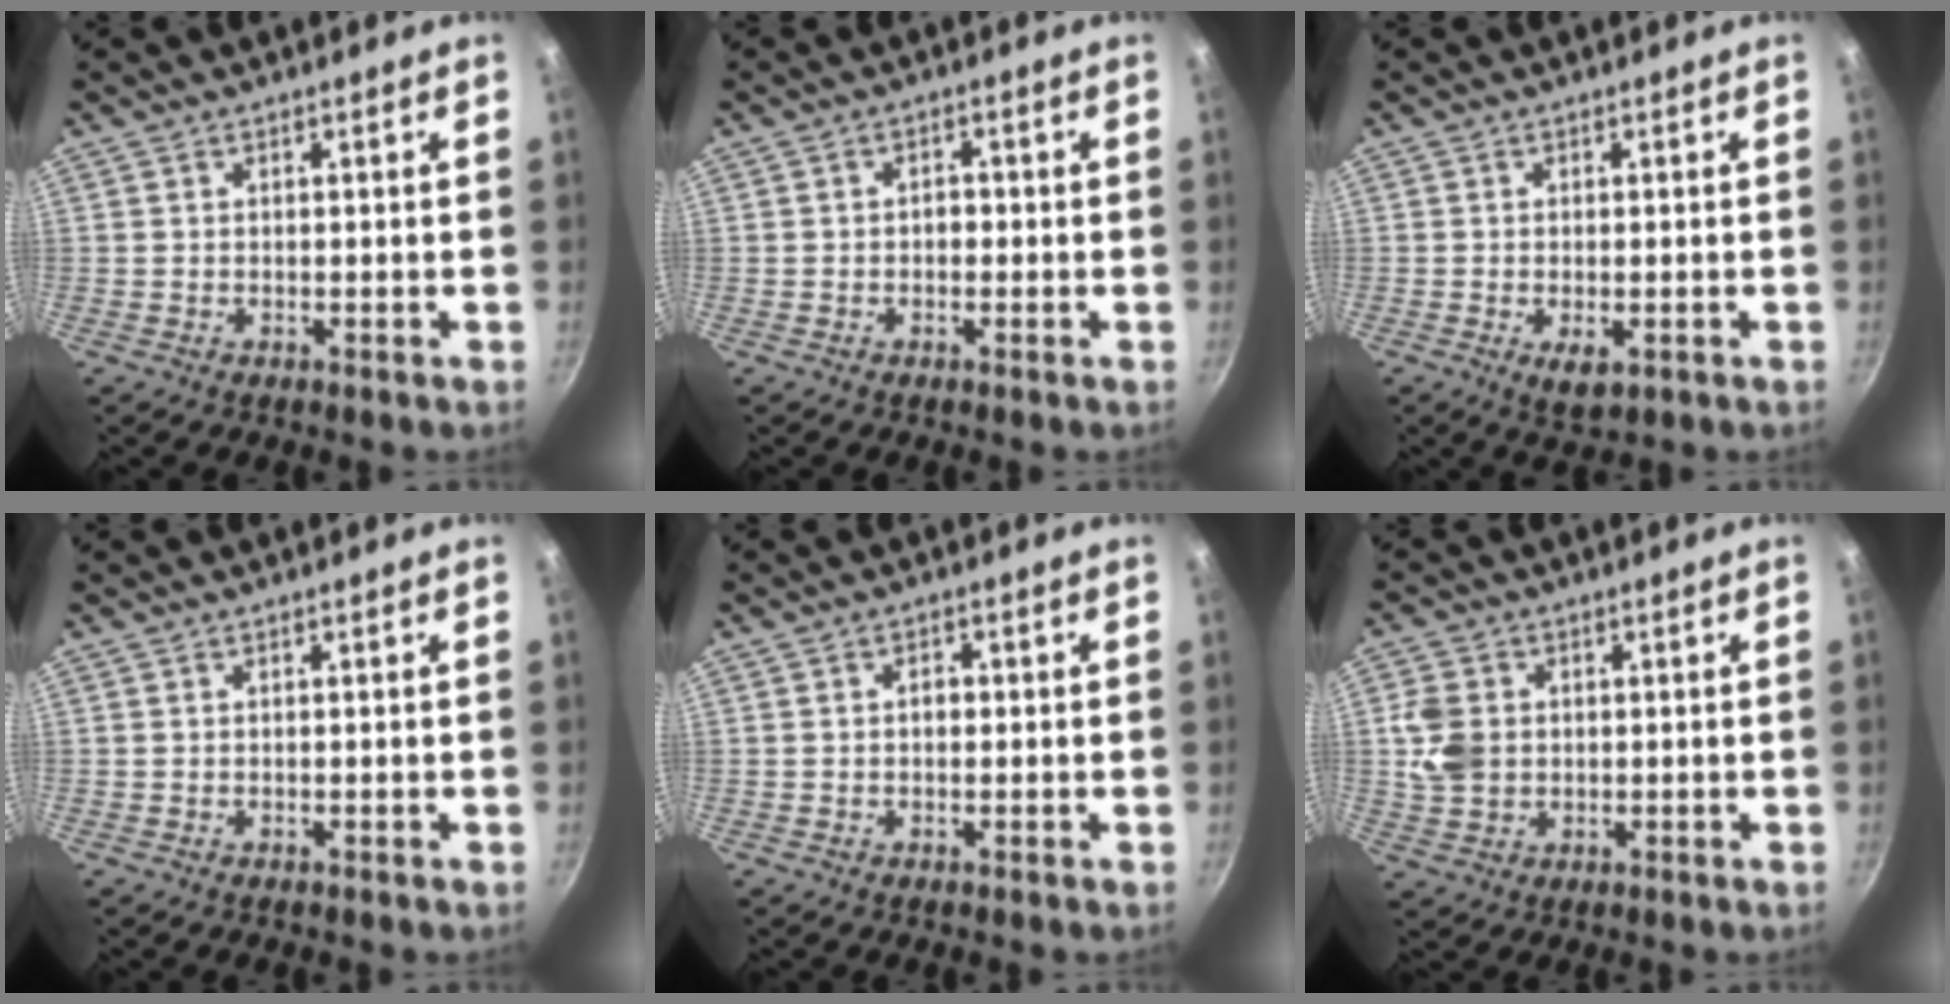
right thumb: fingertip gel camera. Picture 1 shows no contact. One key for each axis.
{"total": 1.8, "fx": -0.5, "fy": 1.4, "fz": 1.1, "tx": -0.007, "ty": 0.010, "tz": -0.008}
{"total": 3.7, "fx": -1.2, "fy": 1.8, "fz": 3.0, "tx": -0.046, "ty": -0.009, "tz": -0.014}
{"total": 0.0}
{"total": 1.6, "fx": -0.1, "fy": 1.2, "fz": 1.1, "tx": -0.011, "ty": 0.007, "tz": -0.002}
{"total": 7.0, "fx": 0.6, "fy": 5.7, "fz": 4.0, "tx": -0.065, "ty": 0.002, "tz": 0.009}